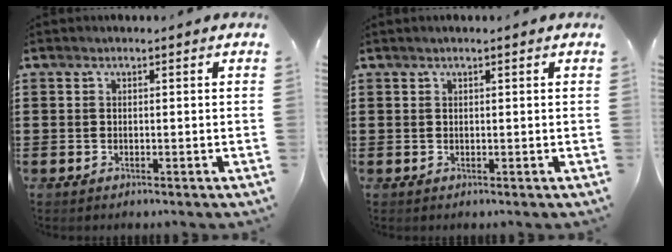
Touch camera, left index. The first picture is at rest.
{"total": 0.6, "force": [0.4, -0.1, 0.5], "torque": [-0.009, -0.001, 0.007]}